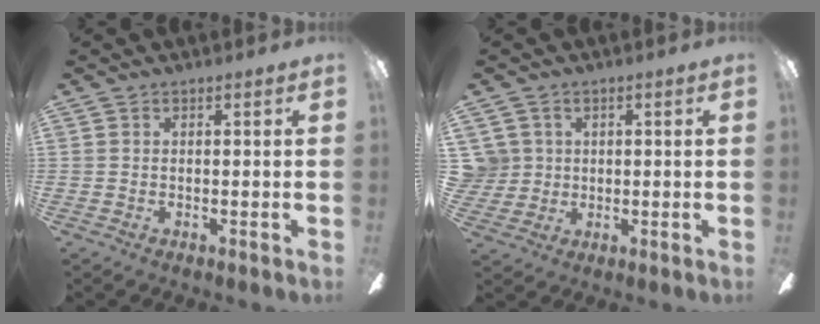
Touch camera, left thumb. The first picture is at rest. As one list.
[{"total": 4.9, "force": [1.2, 4.7, 0.5], "torque": [-0.026, 0.008, 0.024]}]